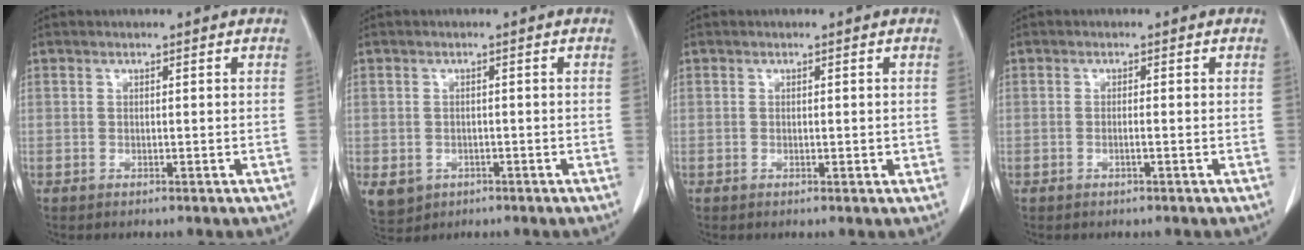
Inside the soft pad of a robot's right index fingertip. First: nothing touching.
{"total": 5.9, "force": [-2.2, 5.2, 1.7], "torque": [-0.041, -0.001, -0.026]}
{"total": 1.2, "force": [-0.1, 0.5, 1.1], "torque": [-0.014, -0.002, 0.001]}
{"total": 0.8, "force": [-0.3, -0.1, 0.7], "torque": [-0.014, 0.001, -0.006]}